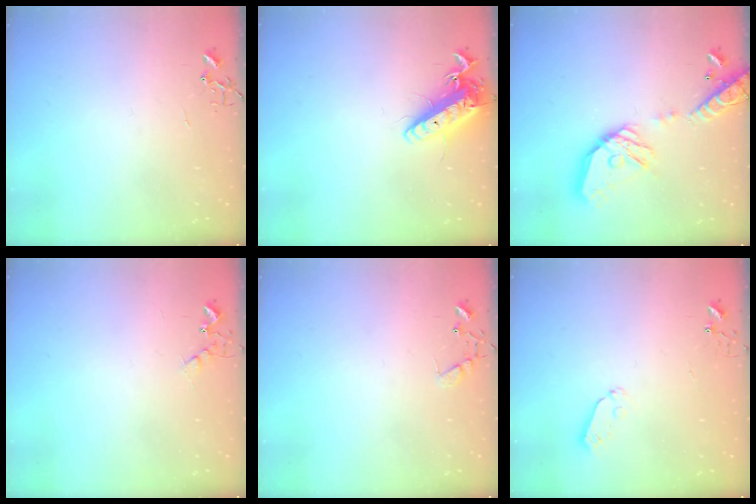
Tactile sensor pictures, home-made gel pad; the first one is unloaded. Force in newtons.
{"total": 14.0, "press": 13.7, "slide": 2.6}
{"total": 18.9, "press": 18.8, "slide": 2.4}
{"total": 4.8, "press": 4.7, "slide": 0.8}
{"total": 6.8, "press": 6.8, "slide": 0.5}
{"total": 5.0, "press": 5.0, "slide": 0.4}